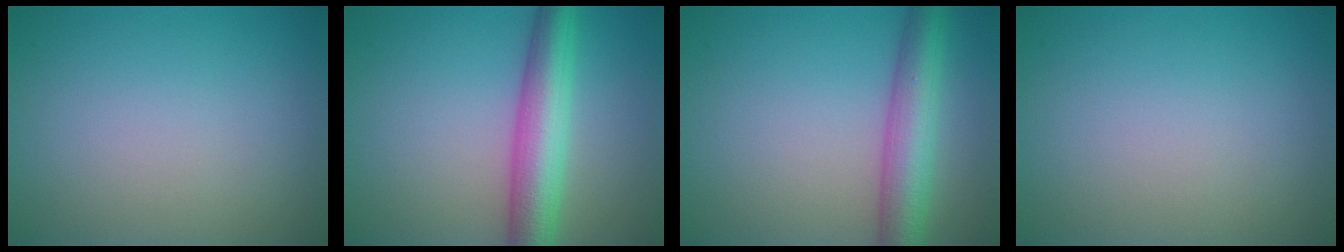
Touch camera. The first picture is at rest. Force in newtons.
{"total": 6.4, "press": 6.4, "slide": 0.2}
{"total": 5.7, "press": 5.7, "slide": 0.1}
{"total": 0.0}